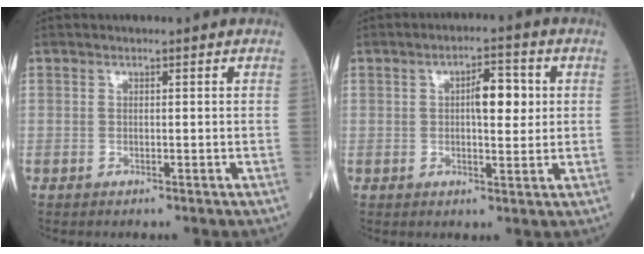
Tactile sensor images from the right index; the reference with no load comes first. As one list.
[{"total": 5.7, "force": [1.0, 1.9, 5.3], "torque": [-0.079, 0.009, 0.014]}]